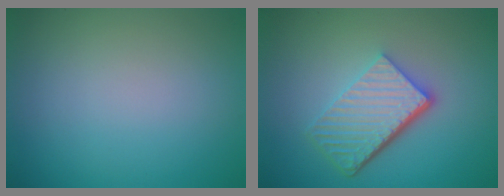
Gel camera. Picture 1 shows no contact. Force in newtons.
{"total": 6.1, "press": 4.1, "slide": 4.5}